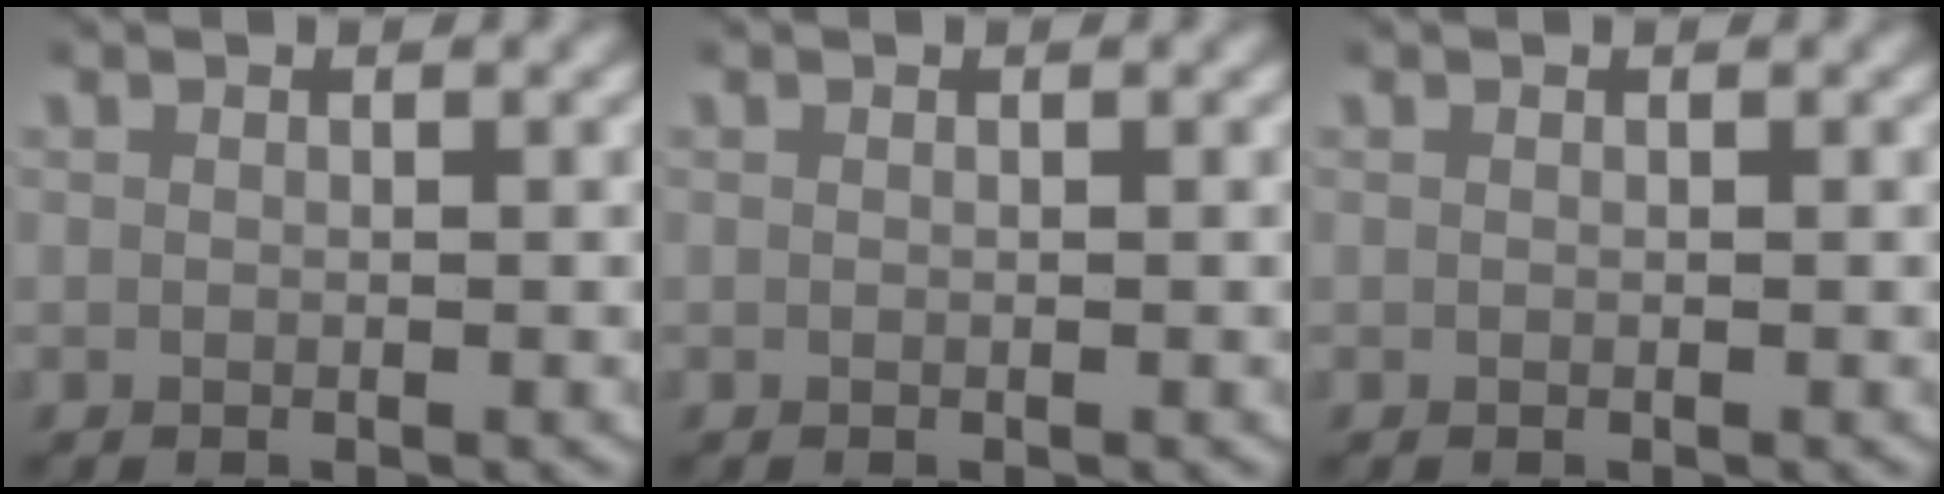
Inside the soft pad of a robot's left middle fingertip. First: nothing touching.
{"total": 0.0}
{"total": 0.0}